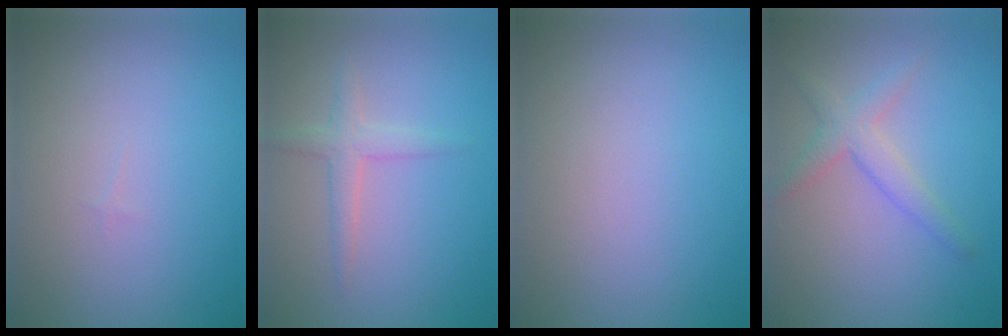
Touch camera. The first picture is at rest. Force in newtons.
{"total": 1.9, "press": 1.9, "slide": 0.2}
{"total": 0.0}
{"total": 2.6, "press": 2.6, "slide": 0.1}